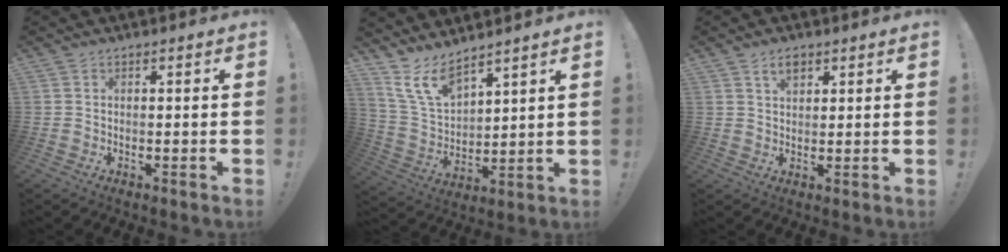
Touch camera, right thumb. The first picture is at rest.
{"total": 11.2, "force": [8.7, 4.6, 5.3], "torque": [-0.121, -0.056, 0.170]}
{"total": 3.8, "force": [2.3, 2.0, 2.1], "torque": [-0.029, -0.007, 0.038]}